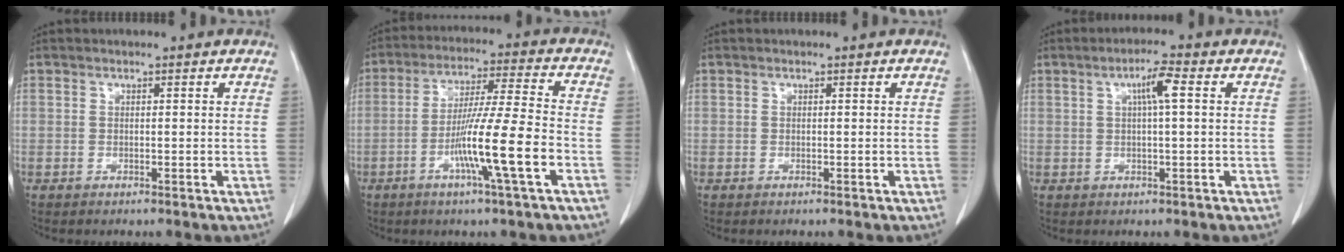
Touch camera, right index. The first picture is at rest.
{"total": 12.0, "force": [-4.2, -1.2, 11.1], "torque": [-0.206, -0.010, -0.079]}
{"total": 0.0}
{"total": 3.9, "force": [1.1, 0.4, 3.7], "torque": [-0.065, 0.009, 0.016]}